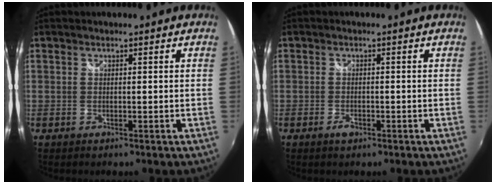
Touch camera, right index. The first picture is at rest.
{"total": 1.9, "force": [-1.0, 1.0, 1.2], "torque": [-0.023, -0.002, -0.019]}